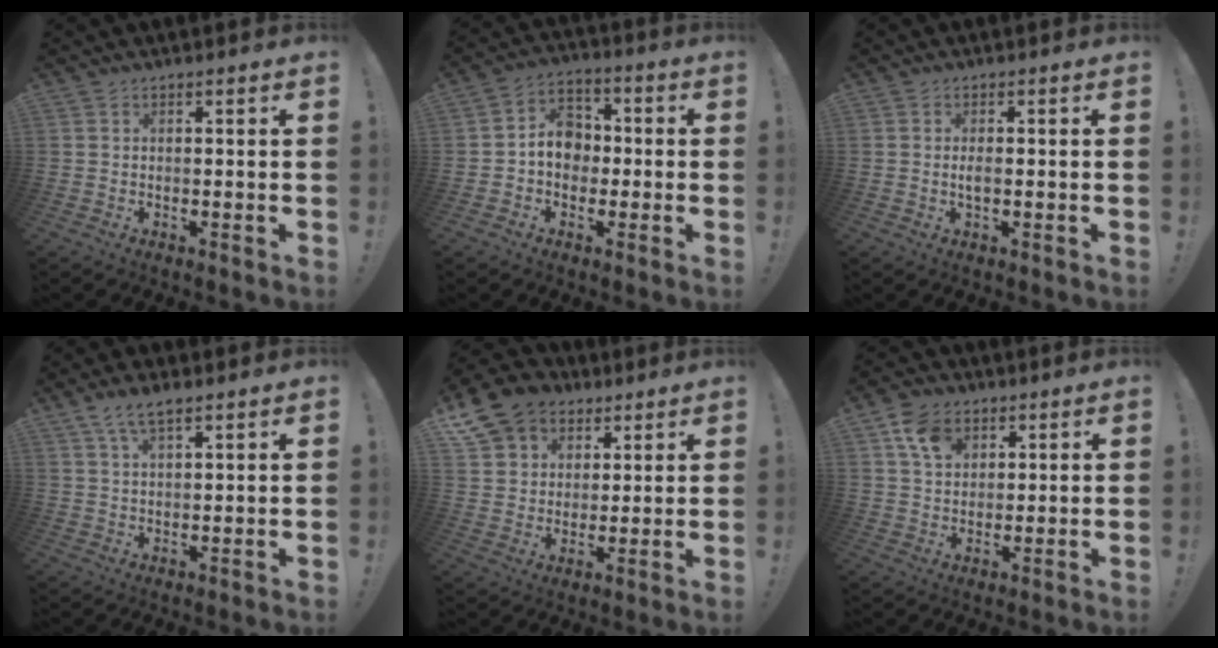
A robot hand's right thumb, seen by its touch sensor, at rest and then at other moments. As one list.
[{"total": 9.7, "force": [-0.8, 8.2, 5.1], "torque": [-0.074, 0.019, -0.008]}, {"total": 1.9, "force": [-0.5, 0.7, 1.7], "torque": [-0.031, 0.002, -0.010]}, {"total": 5.3, "force": [3.5, 1.7, 3.5], "torque": [-0.058, -0.014, 0.063]}, {"total": 13.0, "force": [7.4, 9.8, 4.2], "torque": [-0.068, -0.043, 0.147]}, {"total": 8.8, "force": [4.3, 6.4, 4.3], "torque": [-0.072, -0.008, 0.085]}]